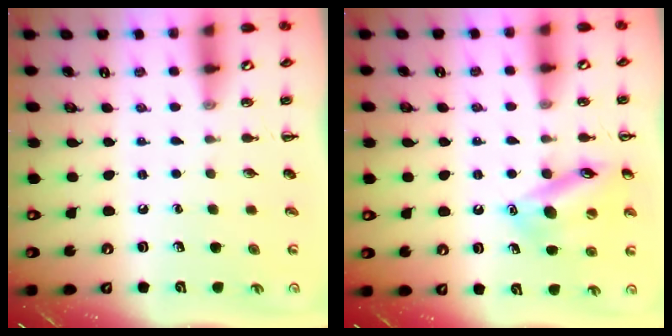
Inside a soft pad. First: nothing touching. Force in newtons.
{"total": 14.5, "press": 14.4, "slide": 1.7}